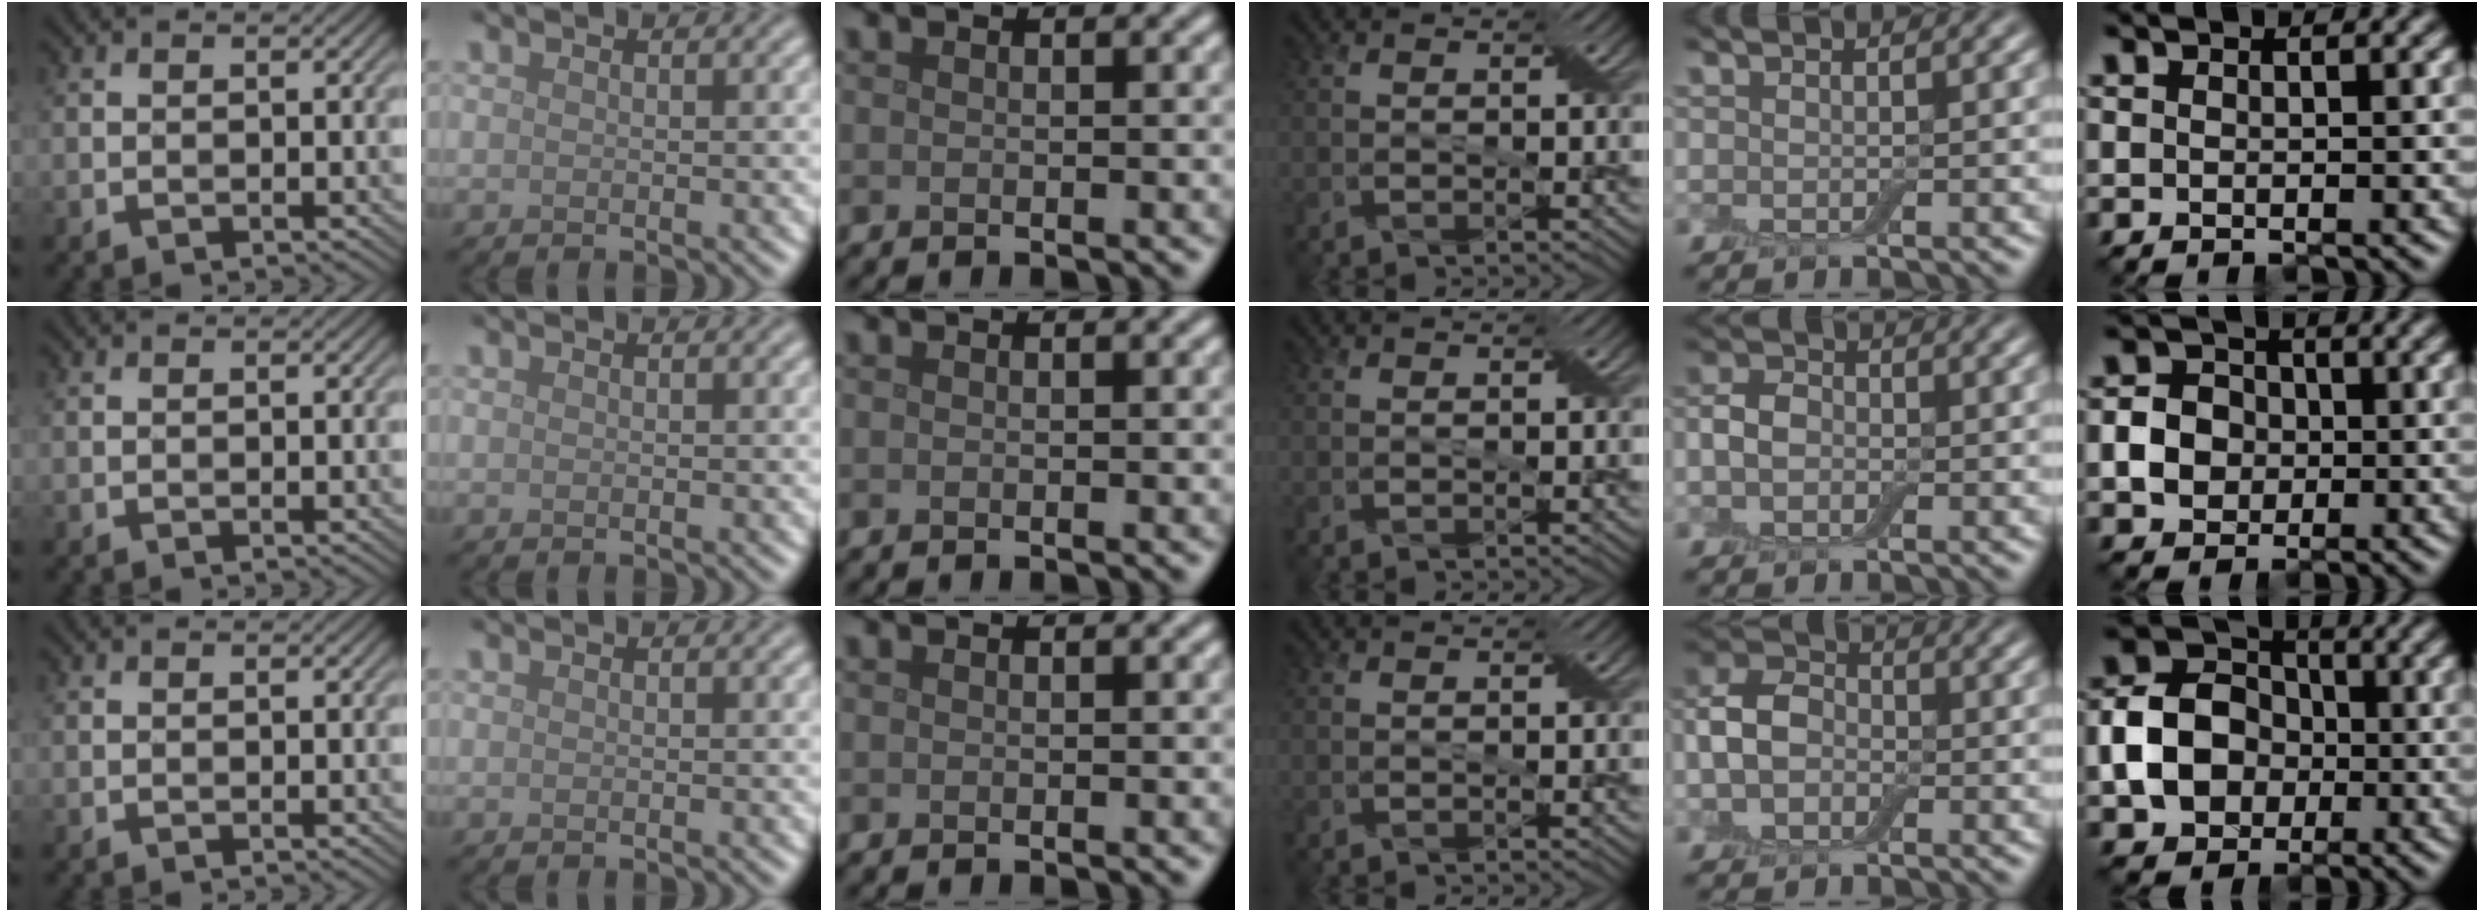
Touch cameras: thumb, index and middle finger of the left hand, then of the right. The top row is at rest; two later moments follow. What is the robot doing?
{"motion": "press", "object": "electronic device side button"}